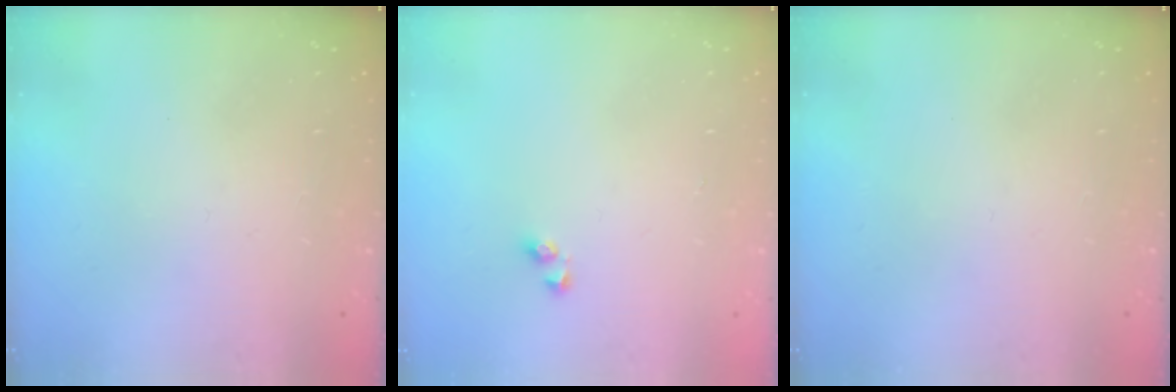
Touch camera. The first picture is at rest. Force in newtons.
{"total": 2.9, "press": 2.7, "slide": 1.1}
{"total": 0.0}